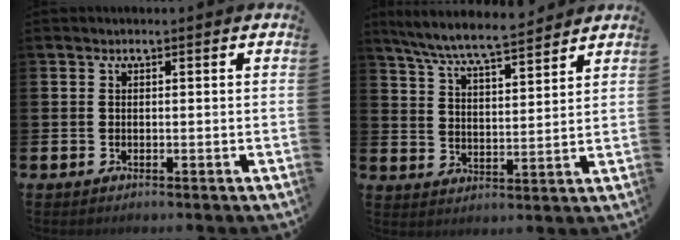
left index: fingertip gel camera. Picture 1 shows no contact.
{"total": 7.4, "force": [7.0, 0.2, 2.2], "torque": [-0.070, -0.044, 0.125]}